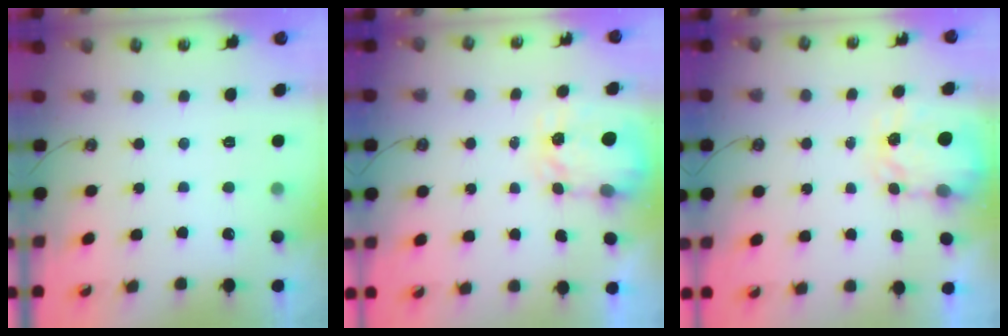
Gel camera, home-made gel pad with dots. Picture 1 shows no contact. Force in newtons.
{"total": 3.5, "press": 3.5, "slide": 0.4}
{"total": 3.6, "press": 3.6, "slide": 0.5}